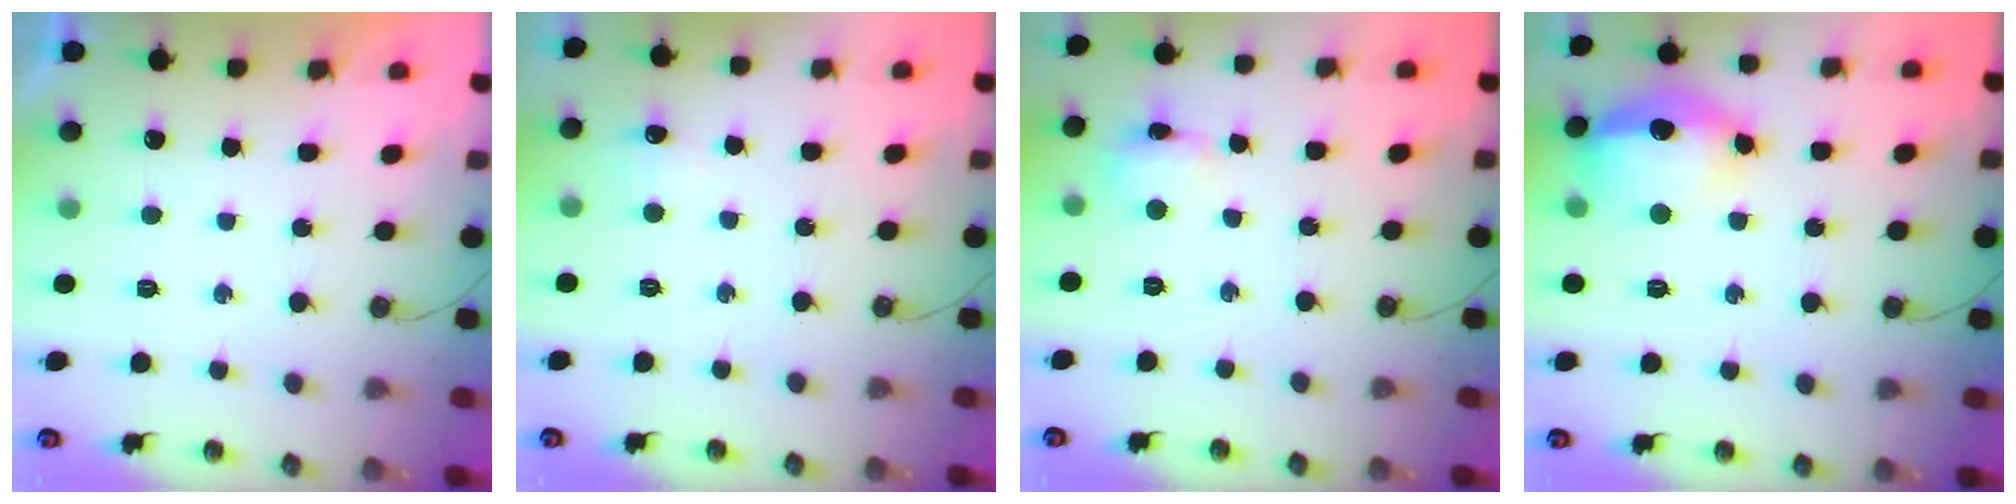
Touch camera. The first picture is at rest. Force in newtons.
{"total": 5.3, "press": 5.2, "slide": 0.7}
{"total": 5.4, "press": 5.4, "slide": 0.4}
{"total": 15.9, "press": 15.7, "slide": 1.9}